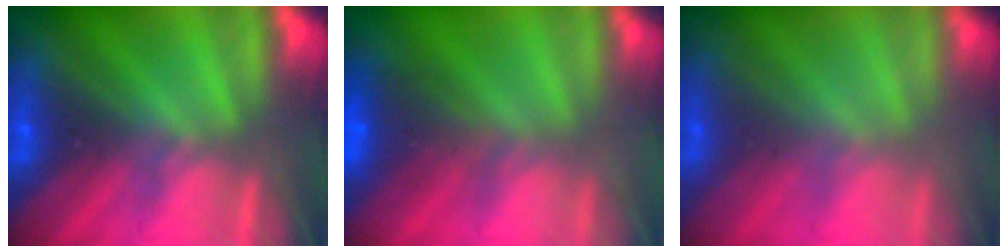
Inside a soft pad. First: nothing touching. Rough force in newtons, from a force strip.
{"total": 7.3}
{"total": 2.3}